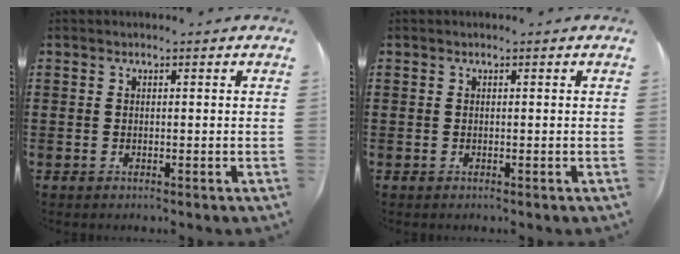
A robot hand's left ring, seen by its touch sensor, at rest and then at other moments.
{"total": 0.0}